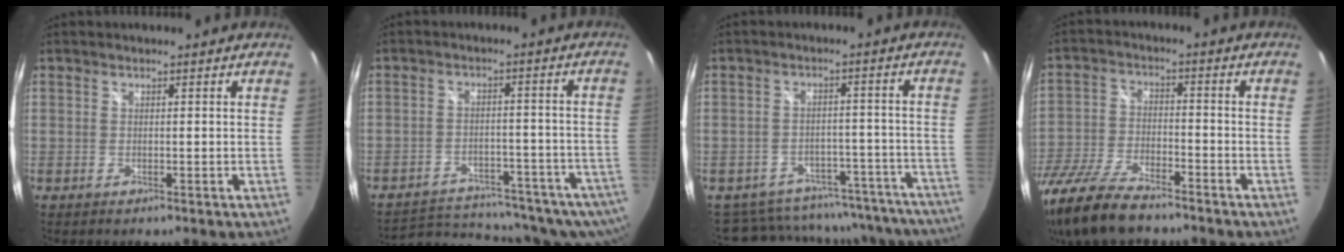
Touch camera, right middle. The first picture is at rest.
{"total": 24.3, "force": [-19.8, 8.2, 11.5], "torque": [-0.205, -0.036, -0.239]}
{"total": 23.7, "force": [-20.6, 9.6, 6.7], "torque": [-0.123, 0.038, -0.236]}
{"total": 17.2, "force": [-13.4, 5.1, 9.5], "torque": [-0.214, -0.037, -0.252]}